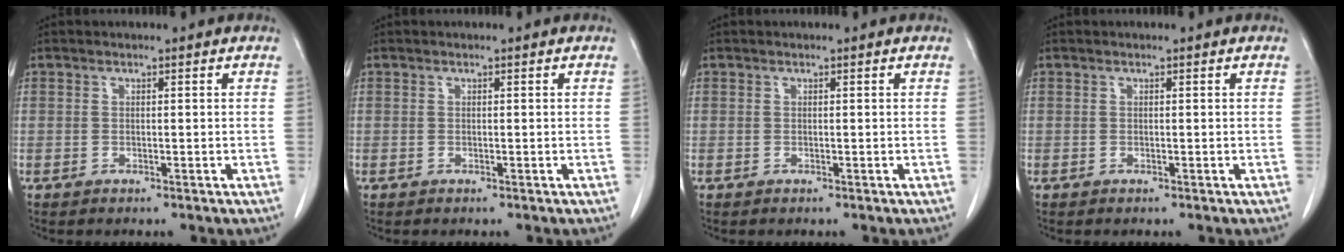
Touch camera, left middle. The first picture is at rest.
{"total": 0.0}
{"total": 0.0}
{"total": 0.0}